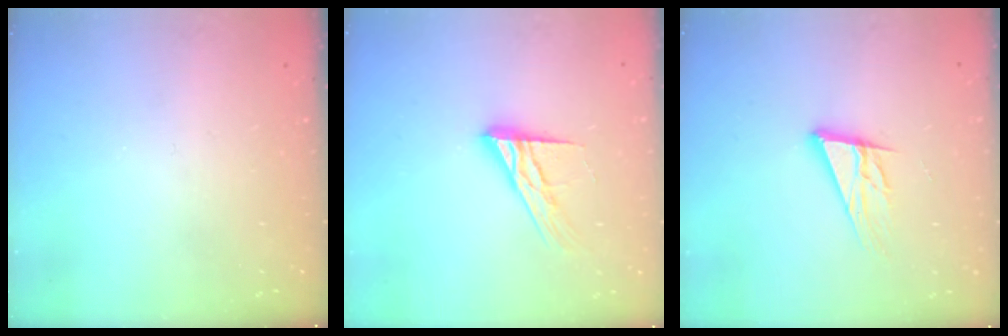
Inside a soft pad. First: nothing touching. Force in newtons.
{"total": 13.1, "press": 13.1, "slide": 1.0}
{"total": 13.6, "press": 13.1, "slide": 3.6}